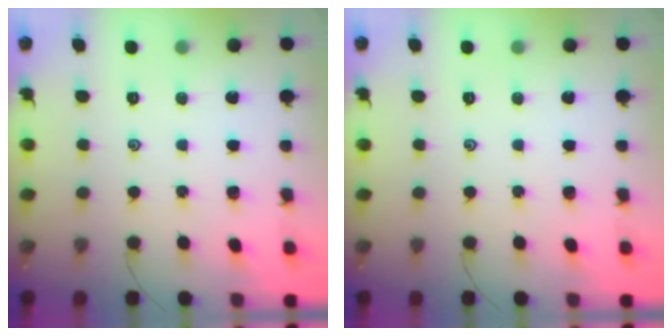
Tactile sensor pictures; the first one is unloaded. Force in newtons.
{"total": 0.0}